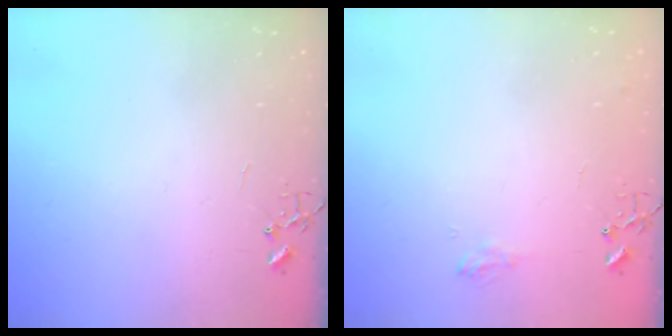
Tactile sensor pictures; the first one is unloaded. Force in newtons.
{"total": 5.8, "press": 5.7, "slide": 0.7}